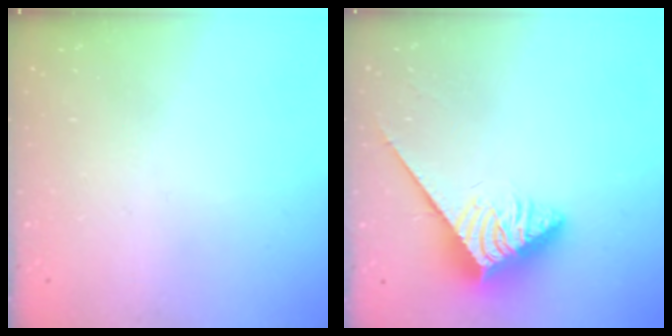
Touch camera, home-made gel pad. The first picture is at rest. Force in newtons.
{"total": 4.0, "press": 3.9, "slide": 0.7}